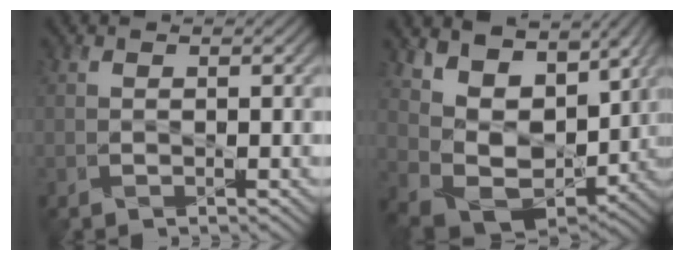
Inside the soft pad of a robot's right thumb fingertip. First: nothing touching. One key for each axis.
{"total": 10.5, "fx": 3.8, "fy": 6.5, "fz": 7.3, "tx": -0.152, "ty": -0.010, "tz": 0.075}